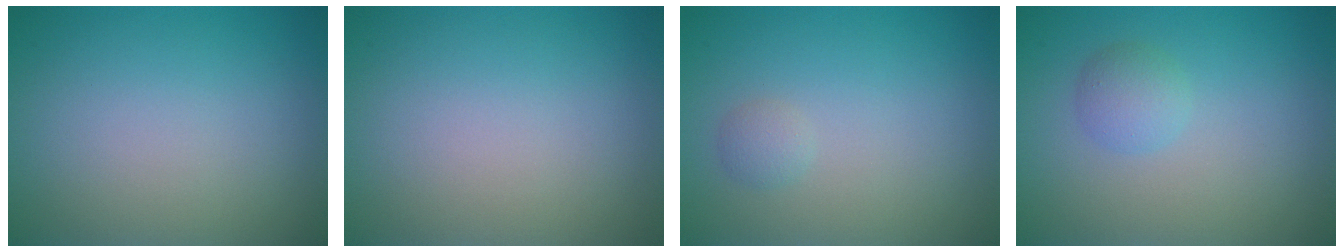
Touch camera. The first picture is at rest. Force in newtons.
{"total": 0.0}
{"total": 0.9, "press": 0.9, "slide": 0.0}
{"total": 1.7, "press": 1.7, "slide": 0.0}